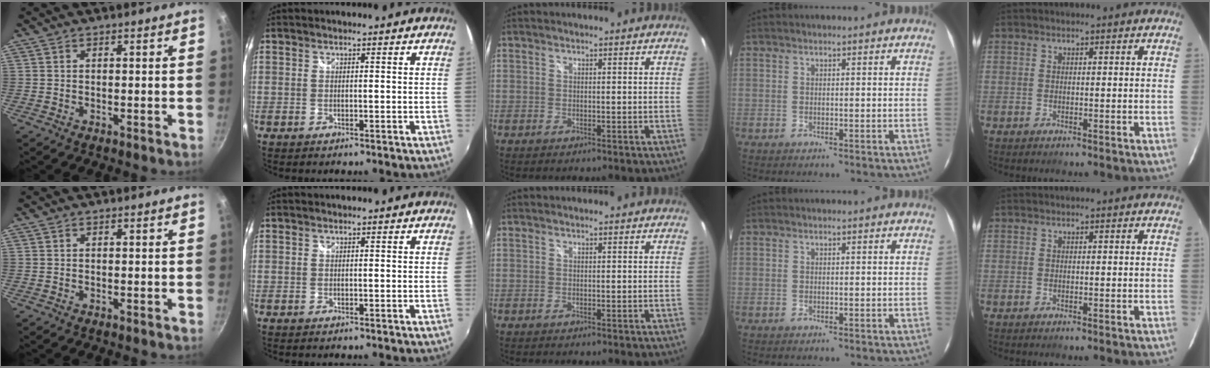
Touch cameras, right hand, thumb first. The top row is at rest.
{}